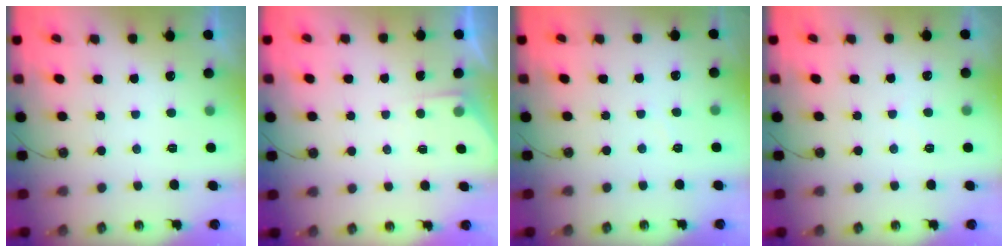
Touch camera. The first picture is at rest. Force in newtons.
{"total": 2.0, "press": 2.0, "slide": 0.3}
{"total": 2.8, "press": 2.8, "slide": 0.4}
{"total": 1.9, "press": 1.9, "slide": 0.3}